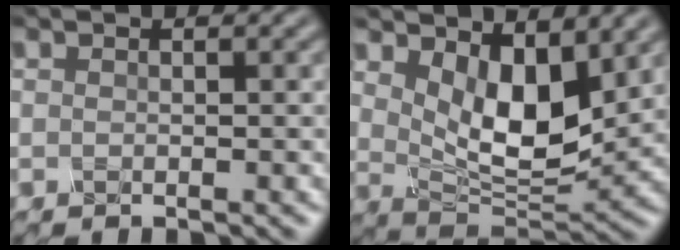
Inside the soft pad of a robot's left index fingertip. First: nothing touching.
{"total": 6.4, "force": [2.3, 3.1, 5.2], "torque": [-0.100, -0.020, 0.054]}